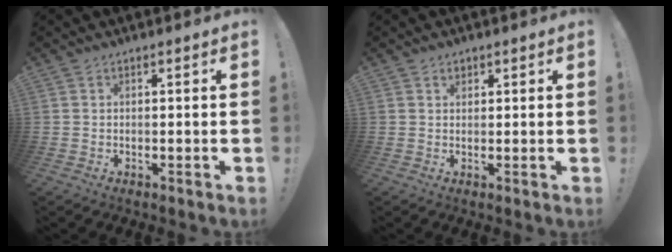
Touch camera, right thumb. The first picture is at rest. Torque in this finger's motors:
{"motor_torque": [0.20, 0.49, 0.25, -0.19, 0.00]}